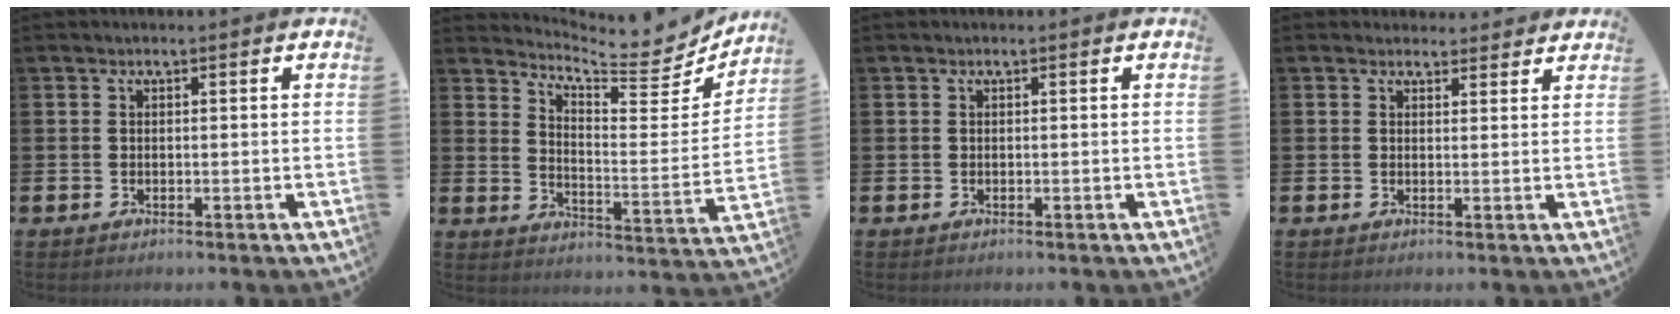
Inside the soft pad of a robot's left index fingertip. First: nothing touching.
{"total": 6.7, "force": [6.3, 1.4, 1.7], "torque": [-0.040, -0.066, 0.100]}
{"total": 0.0}
{"total": 2.1, "force": [2.0, 0.7, -0.1], "torque": [0.008, -0.007, 0.034]}